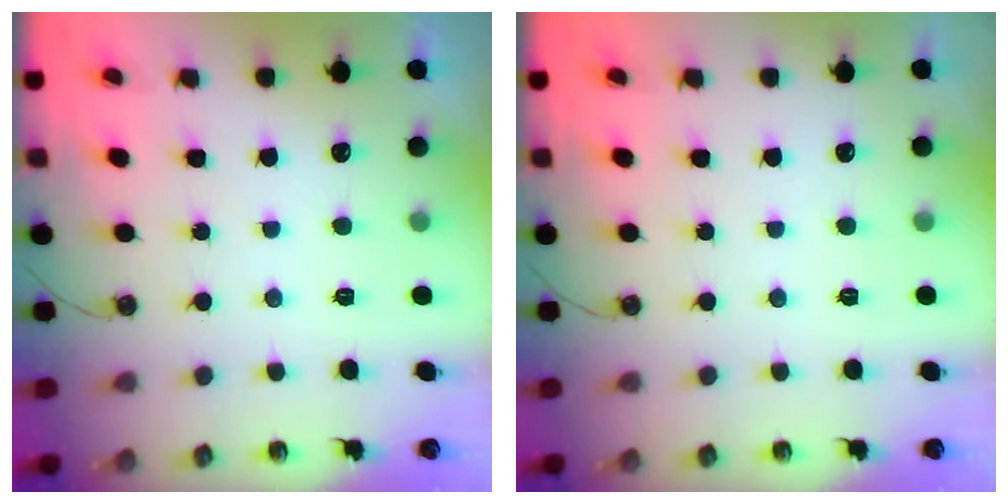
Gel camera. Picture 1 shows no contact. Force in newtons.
{"total": 0.0}